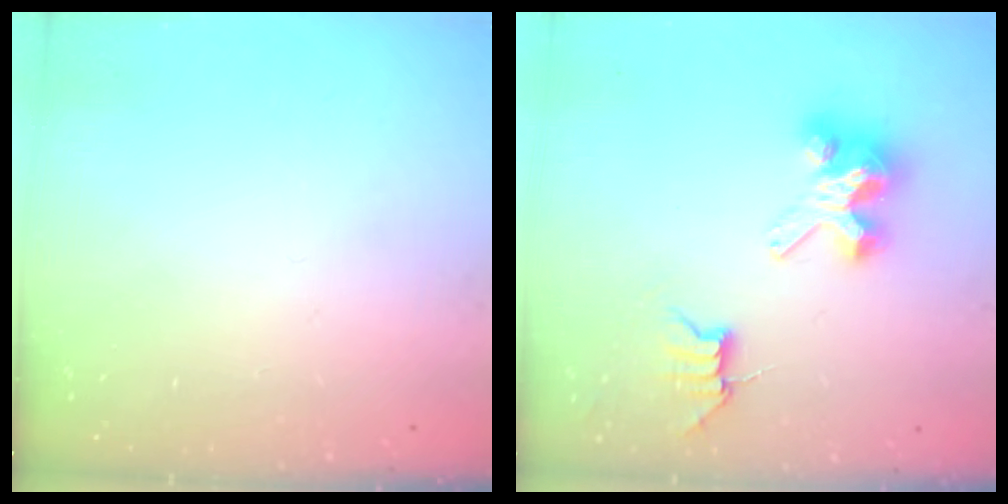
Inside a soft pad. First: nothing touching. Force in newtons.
{"total": 7.2, "press": 7.1, "slide": 0.6}